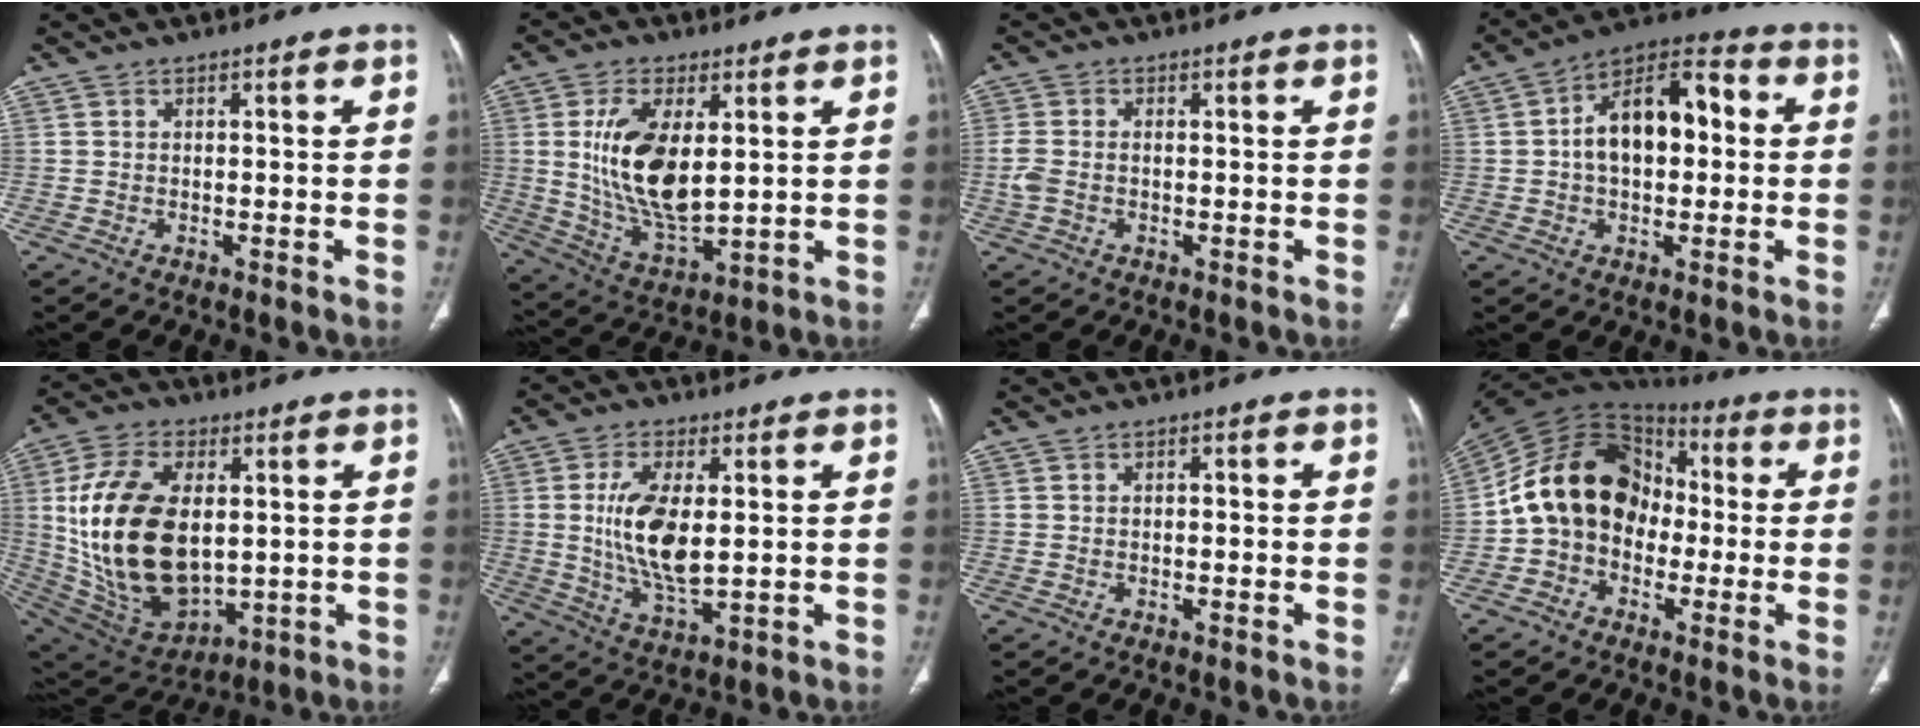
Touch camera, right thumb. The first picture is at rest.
{"total": 15.0, "force": [2.8, 7.4, 12.8], "torque": [-0.237, -0.025, 0.064]}
{"total": 3.3, "force": [-0.5, 2.1, 2.5], "torque": [-0.075, 0.007, -0.011]}
{"total": 14.6, "force": [1.1, 8.6, 11.7], "torque": [-0.167, 0.039, 0.008]}
{"total": 24.2, "force": [2.1, 14.2, 19.4], "torque": [-0.367, -0.018, 0.061]}
{"total": 11.9, "force": [1.1, 5.2, 10.7], "torque": [-0.209, -0.020, 0.029]}
{"total": 0.6, "force": [0.0, 0.3, 0.4], "torque": [-0.007, 0.001, -0.001]}
{"total": 16.4, "force": [-1.5, 13.1, 9.8], "torque": [-0.143, 0.048, -0.039]}